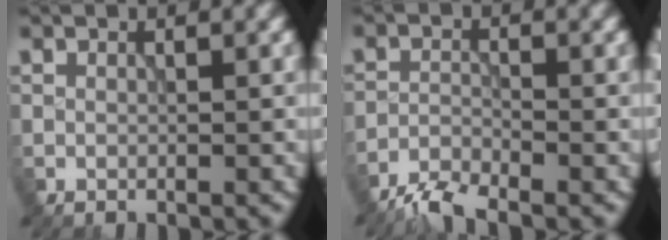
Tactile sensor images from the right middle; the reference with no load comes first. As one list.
[{"total": 3.4, "force": [-3.0, 0.5, 1.3], "torque": [-0.029, -0.005, -0.069]}]